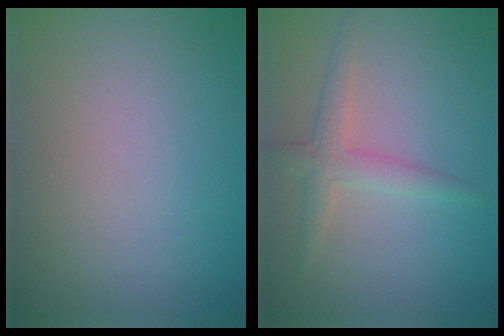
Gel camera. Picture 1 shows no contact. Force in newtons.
{"total": 2.4, "press": 2.4, "slide": 0.1}